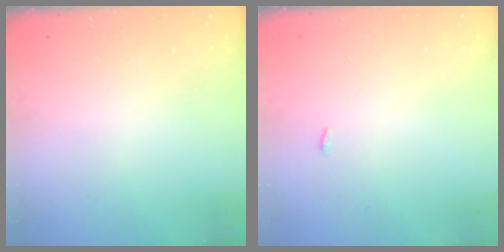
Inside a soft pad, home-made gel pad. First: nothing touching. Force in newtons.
{"total": 6.7, "press": 1.4, "slide": 6.6}